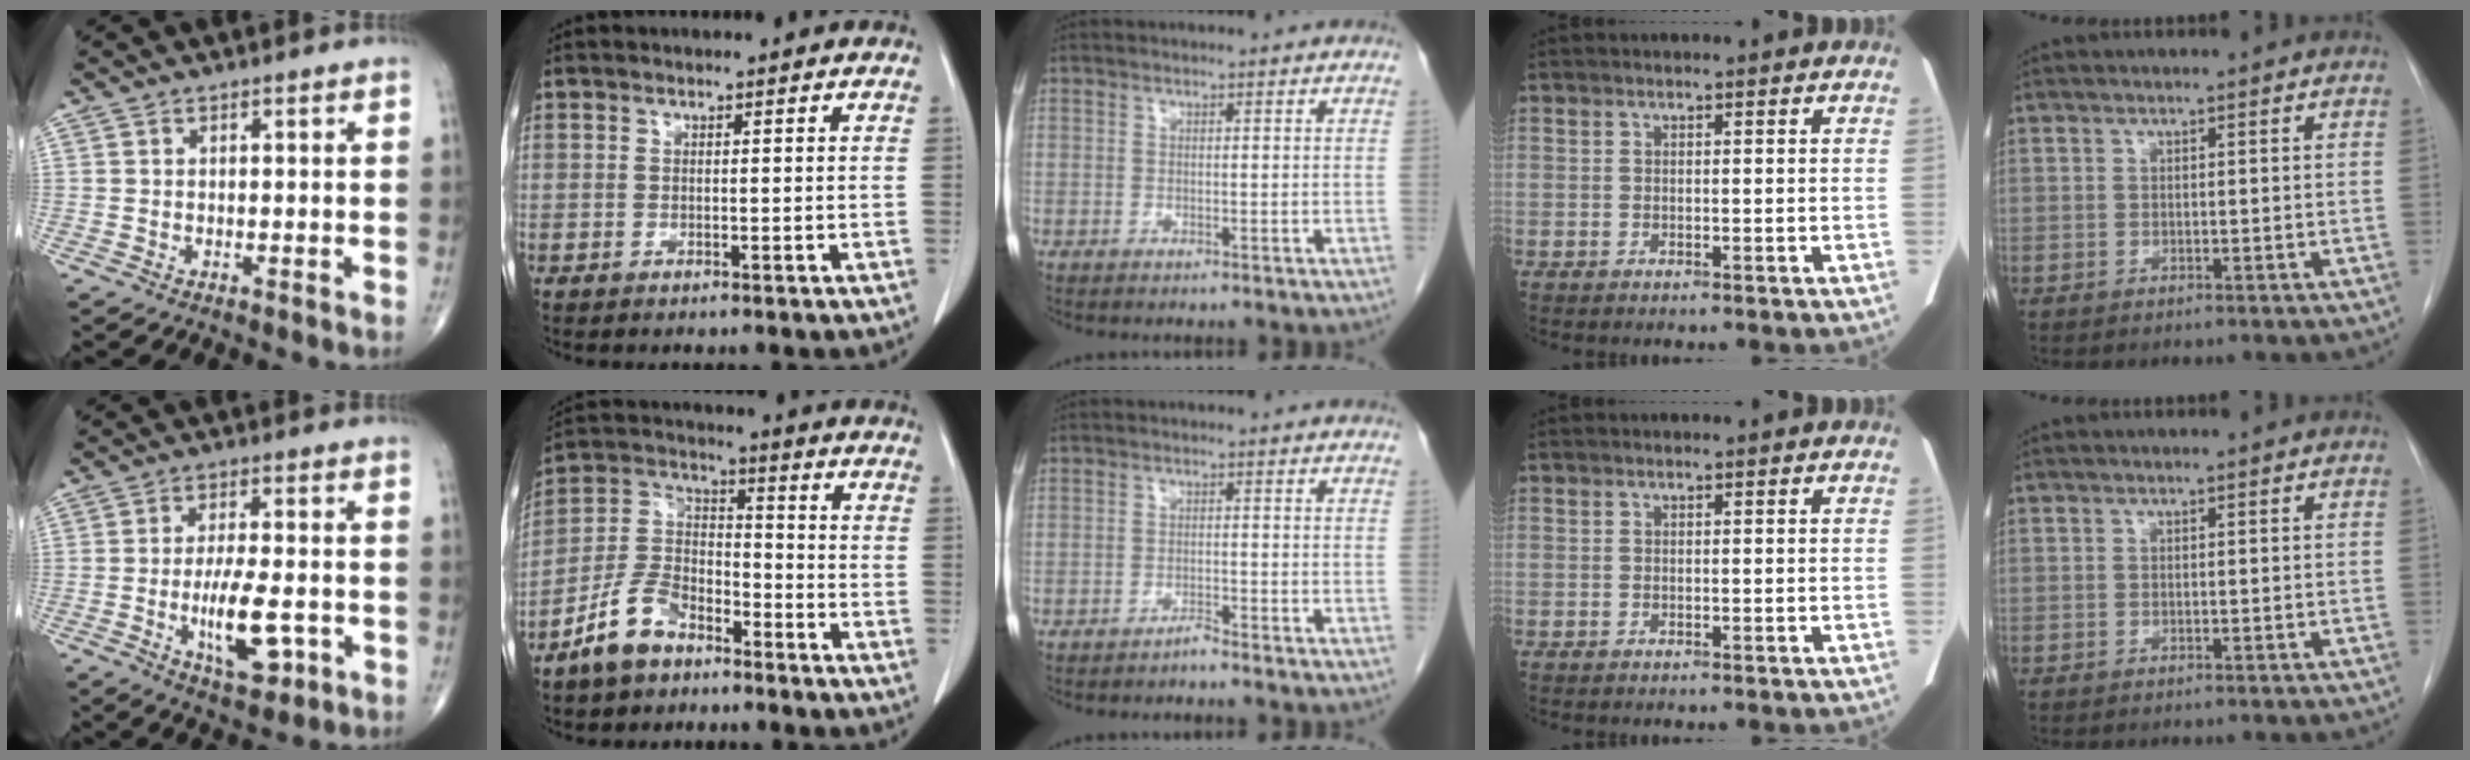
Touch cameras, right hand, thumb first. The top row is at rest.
{"thumb": {"total": 10.6, "force": [-3.0, 4.0, 9.4], "torque": [-0.156, 0.004, -0.044]}, "index": {"total": 9.5, "force": [-6.6, 4.9, 4.7], "torque": [-0.109, 0.007, -0.130]}, "middle": {"total": 1.2, "force": [-1.2, -0.1, 0.3], "torque": [-0.003, 0.001, -0.020]}}